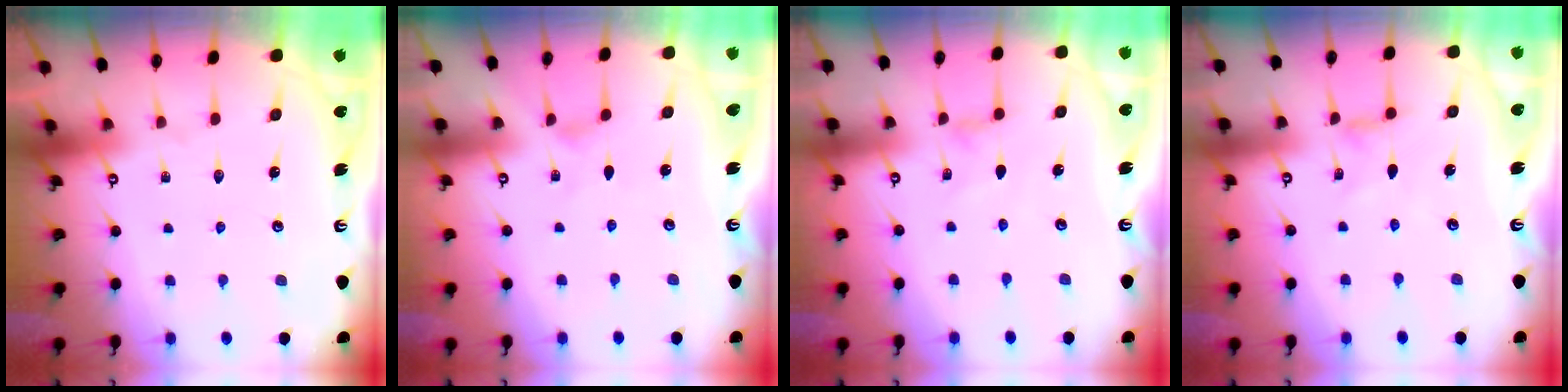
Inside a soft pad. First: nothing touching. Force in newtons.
{"total": 0.0}
{"total": 0.9, "press": 0.8, "slide": 0.4}
{"total": 1.5, "press": 1.4, "slide": 0.3}